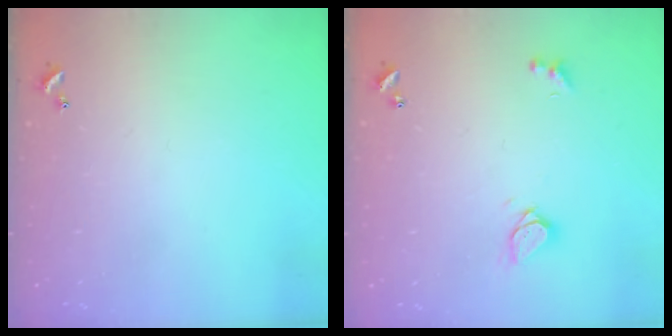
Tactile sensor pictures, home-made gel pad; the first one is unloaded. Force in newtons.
{"total": 2.9, "press": 2.9, "slide": 0.2}